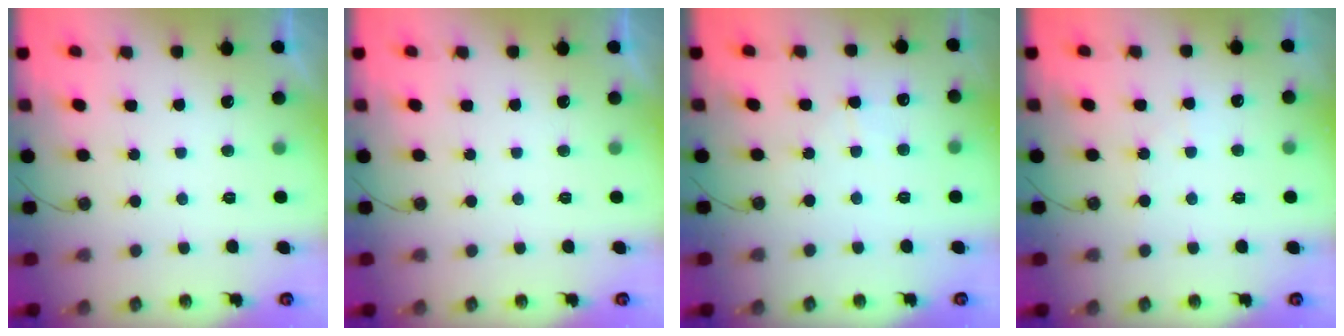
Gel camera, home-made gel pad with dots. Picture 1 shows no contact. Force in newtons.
{"total": 0.0}
{"total": 3.0, "press": 2.9, "slide": 0.5}
{"total": 3.0, "press": 2.9, "slide": 0.5}